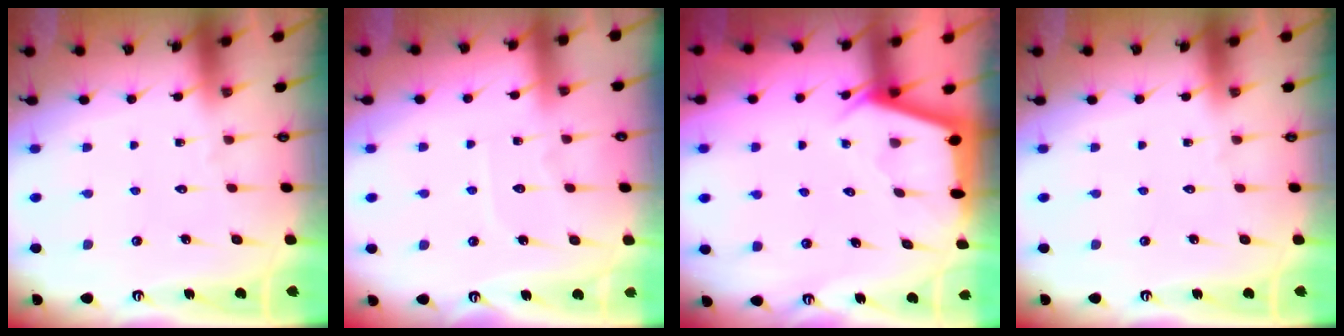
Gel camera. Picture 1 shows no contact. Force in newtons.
{"total": 3.7, "press": 3.7, "slide": 0.2}
{"total": 2.9, "press": 2.8, "slide": 0.4}
{"total": 0.0}